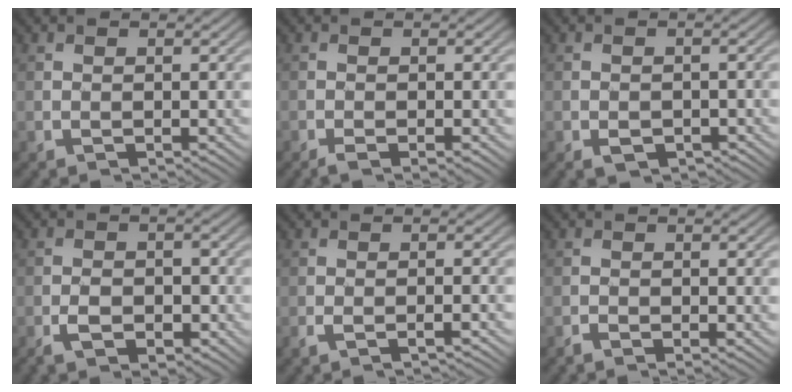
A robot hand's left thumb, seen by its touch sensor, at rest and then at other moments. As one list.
[{"total": 2.1, "force": [-1.1, 0.3, 1.7], "torque": [-0.031, 0.000, -0.026]}, {"total": 2.5, "force": [-1.4, 1.6, 1.4], "torque": [-0.022, -0.009, -0.023]}, {"total": 4.4, "force": [-2.2, 2.3, 3.1], "torque": [-0.047, 0.001, -0.039]}, {"total": 2.5, "force": [-1.6, 0.4, 2.0], "torque": [-0.036, 0.003, -0.035]}, {"total": 1.6, "force": [-1.1, 0.2, 1.1], "torque": [-0.021, -0.002, -0.023]}]